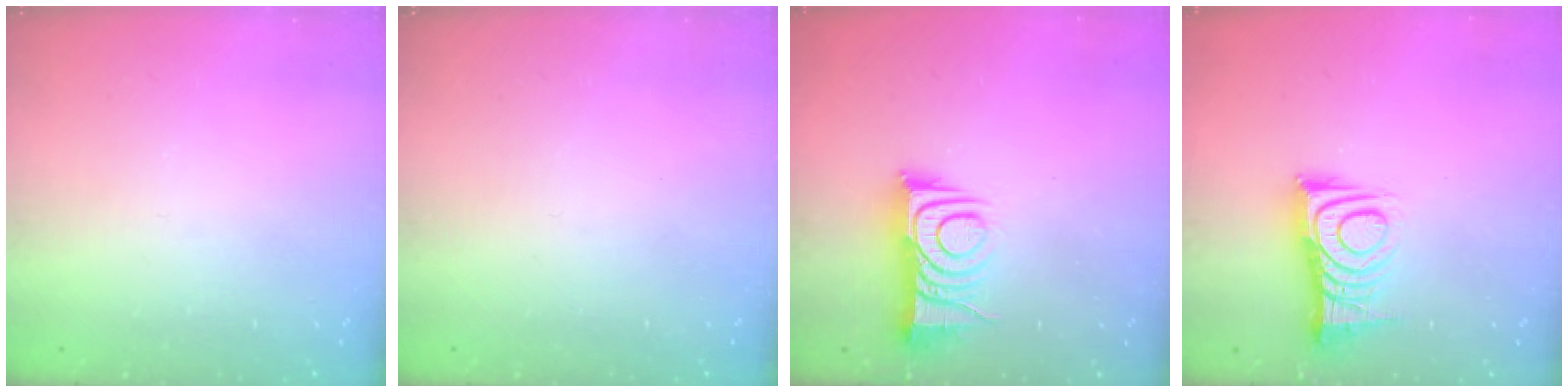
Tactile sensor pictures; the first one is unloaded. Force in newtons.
{"total": 1.6, "press": 1.6, "slide": 0.1}
{"total": 10.9, "press": 10.9, "slide": 0.2}
{"total": 12.2, "press": 12.1, "slide": 0.9}